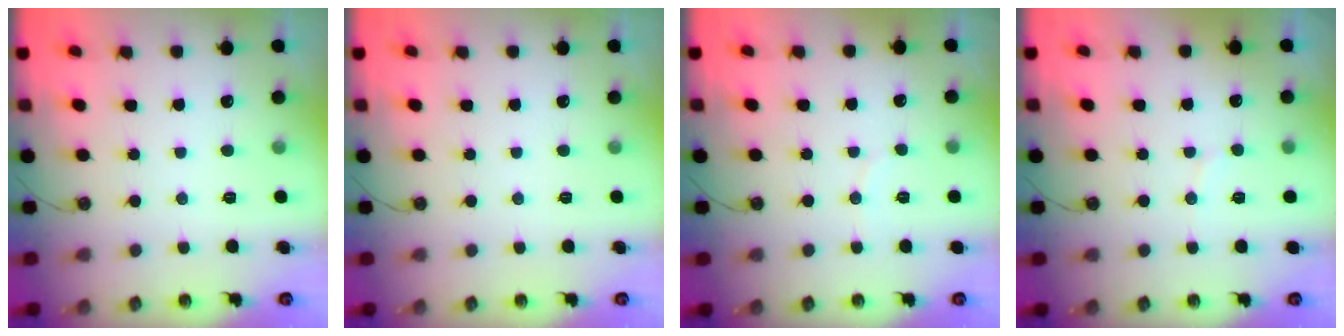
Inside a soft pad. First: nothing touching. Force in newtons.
{"total": 0.0}
{"total": 2.3, "press": 2.3, "slide": 0.2}
{"total": 3.3, "press": 3.3, "slide": 0.4}